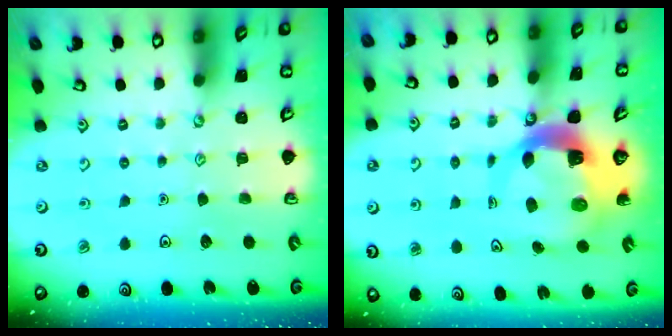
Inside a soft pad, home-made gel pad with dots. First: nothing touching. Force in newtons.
{"total": 8.7, "press": 8.5, "slide": 1.4}